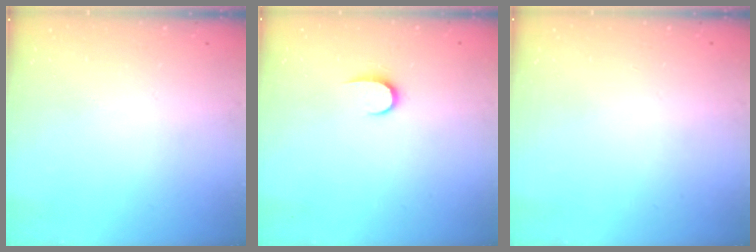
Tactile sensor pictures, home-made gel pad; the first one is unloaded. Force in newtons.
{"total": 5.4, "press": 5.4, "slide": 0.5}
{"total": 0.8, "press": 0.5, "slide": 0.6}